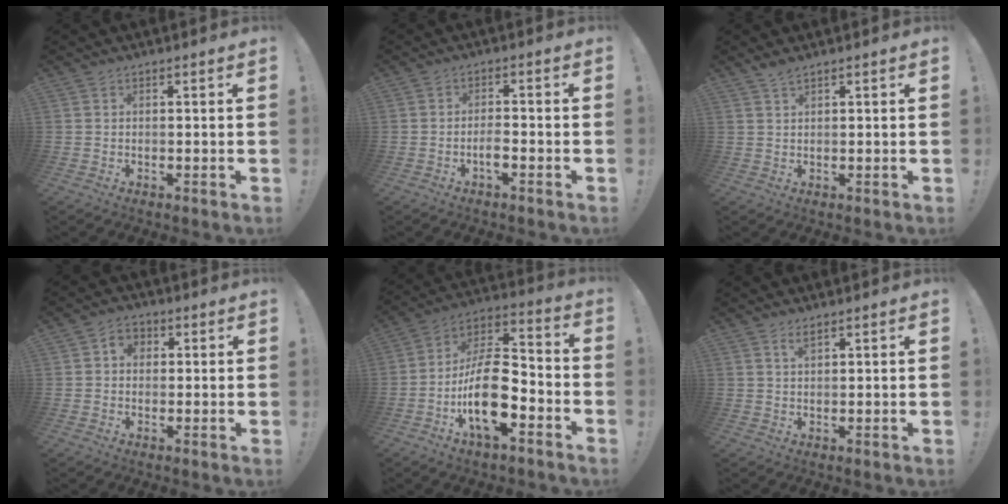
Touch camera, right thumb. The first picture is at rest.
{"total": 3.4, "force": [-1.6, 0.9, 2.8], "torque": [-0.053, -0.001, -0.028]}
{"total": 1.8, "force": [1.4, 0.3, 1.0], "torque": [-0.026, -0.001, 0.027]}
{"total": 4.0, "force": [0.6, 3.3, 2.2], "torque": [-0.035, 0.007, 0.011]}
{"total": 19.2, "force": [-6.3, 9.3, 15.6], "torque": [-0.289, 0.041, -0.098]}
{"total": 2.0, "force": [1.3, 0.5, 1.4], "torque": [-0.015, -0.006, 0.022]}